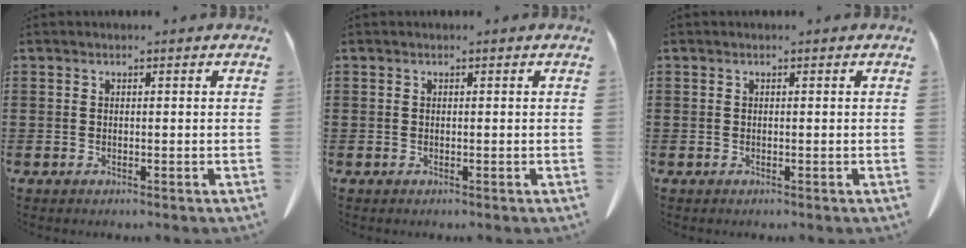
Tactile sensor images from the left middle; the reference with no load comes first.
{"total": 0.0}
{"total": 0.0}